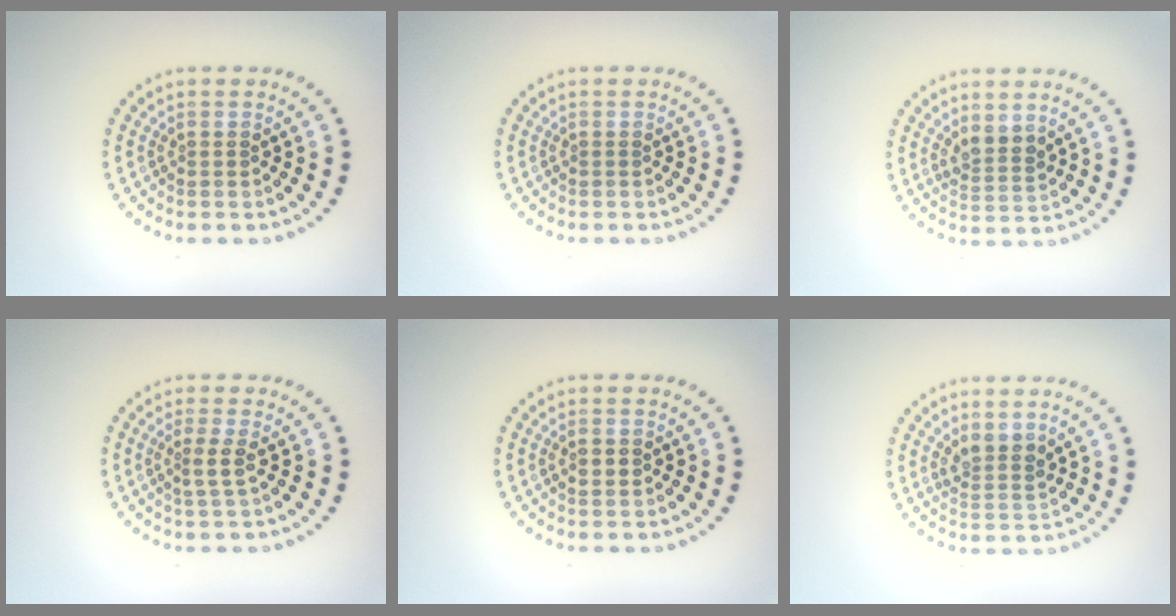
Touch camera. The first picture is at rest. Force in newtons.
{"total": 0.0}
{"total": 2.2, "press": 1.9, "slide": 1.1}
{"total": 1.6, "press": 1.1, "slide": 1.1}
{"total": 0.9, "press": 0.9, "slide": 0.0}
{"total": 2.4, "press": 1.9, "slide": 1.5}